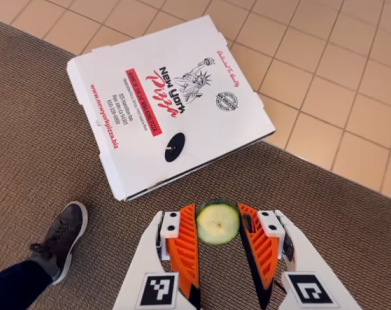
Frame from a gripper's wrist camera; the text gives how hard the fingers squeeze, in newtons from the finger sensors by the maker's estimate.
{"total": 7.9, "left": 8.2, "right": 7.7}